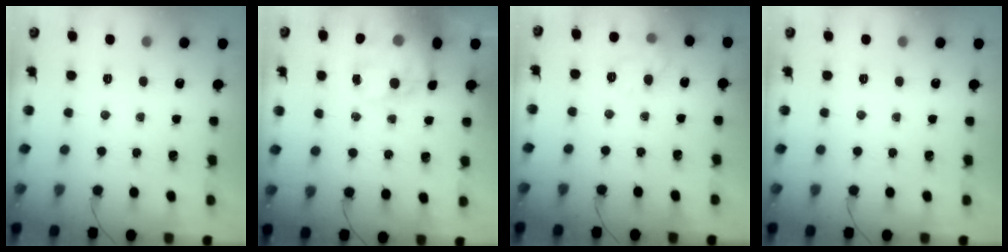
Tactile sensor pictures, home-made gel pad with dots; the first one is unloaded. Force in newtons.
{"total": 14.0, "press": 13.6, "slide": 3.5}
{"total": 8.7, "press": 8.7, "slide": 0.3}
{"total": 0.0}